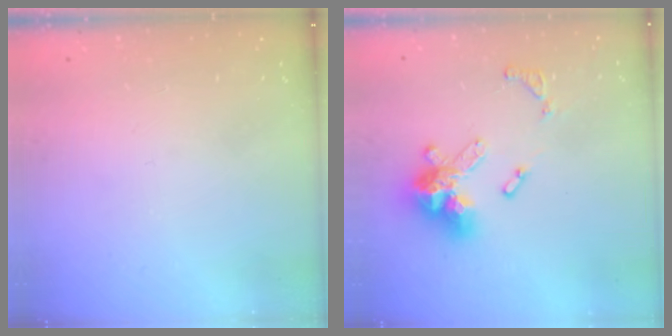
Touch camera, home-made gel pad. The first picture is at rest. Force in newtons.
{"total": 15.2, "press": 15.1, "slide": 1.7}